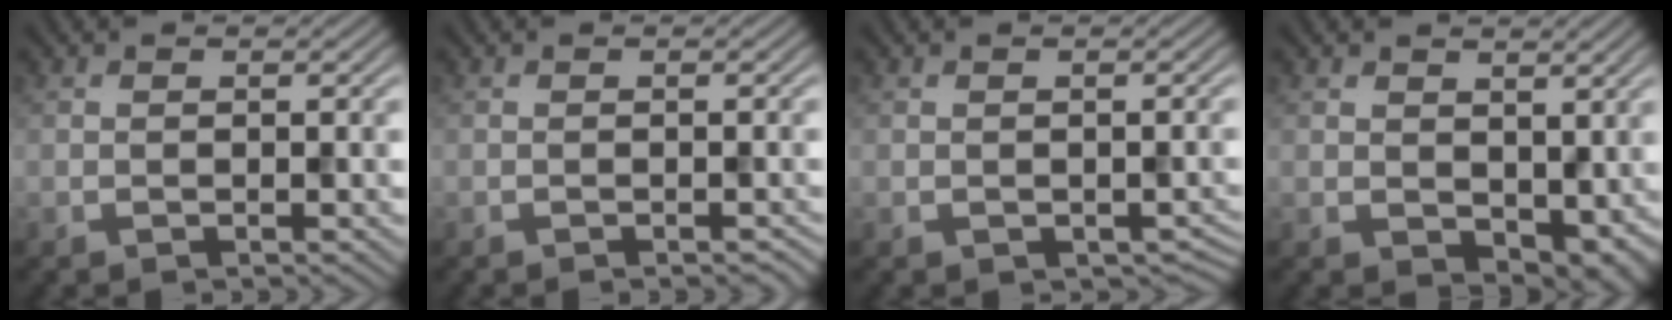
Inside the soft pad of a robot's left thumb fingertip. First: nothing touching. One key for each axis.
{"total": 0.7, "fx": -0.6, "fy": 0.1, "fz": 0.5, "tx": -0.003, "ty": 0.000, "tz": -0.010}
{"total": 1.7, "fx": -0.6, "fy": 1.0, "fz": 1.2, "tx": -0.017, "ty": -0.012, "tz": -0.001}
{"total": 4.8, "fx": 1.2, "fy": 3.2, "fz": 3.4, "tx": -0.062, "ty": -0.018, "tz": 0.028}